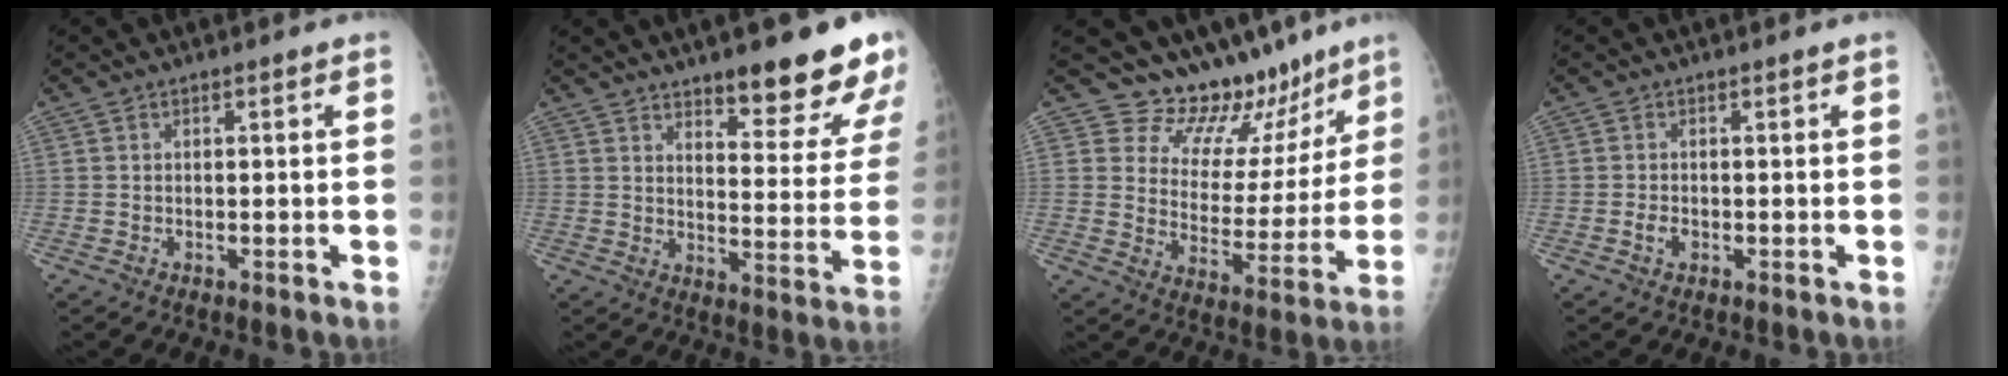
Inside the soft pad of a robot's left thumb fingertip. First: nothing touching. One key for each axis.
{"total": 15.0, "fx": 11.2, "fy": 3.7, "fz": 9.3, "tx": -0.082, "ty": -0.079, "tz": 0.154}
{"total": 13.2, "fx": 11.6, "fy": 5.9, "fz": 2.0, "tx": 0.021, "ty": -0.104, "tz": 0.167}
{"total": 1.6, "fx": -0.5, "fy": 1.1, "fz": 1.1, "tx": -0.020, "ty": 0.002, "tz": -0.008}